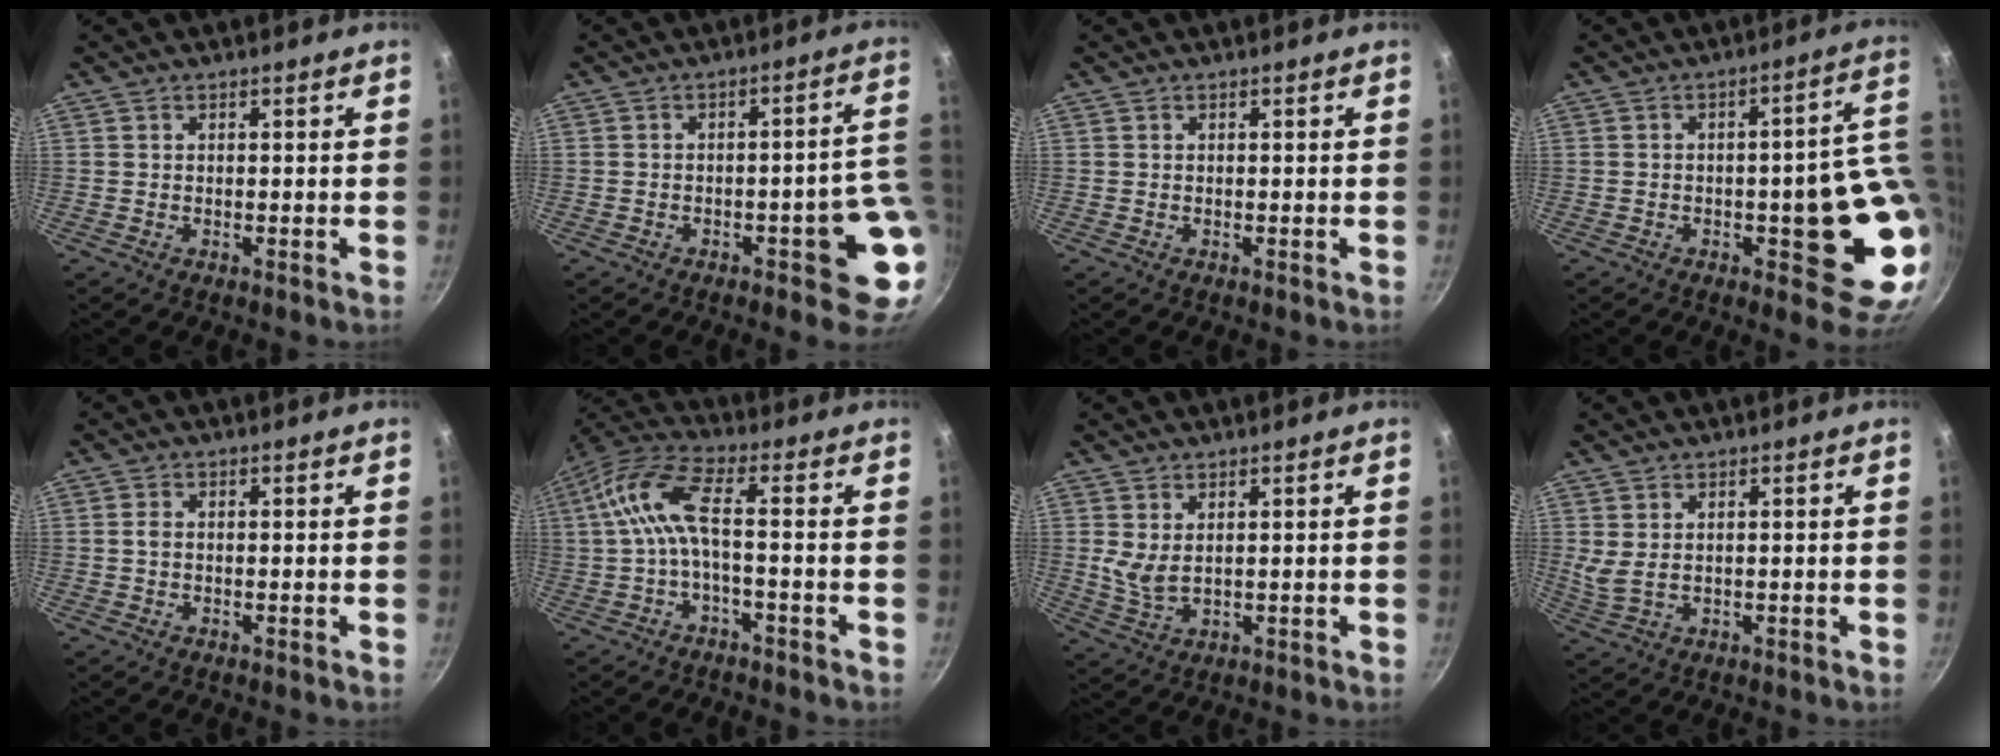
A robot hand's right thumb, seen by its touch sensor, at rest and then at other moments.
{"total": 9.8, "force": [-2.1, 3.6, 8.9], "torque": [-0.064, 0.030, -0.022]}
{"total": 0.0}
{"total": 15.1, "force": [-0.9, 5.5, 14.0], "torque": [-0.122, 0.000, -0.011]}
{"total": 1.1, "force": [0.0, 0.8, 0.8], "torque": [-0.017, 0.003, -0.002]}
{"total": 9.6, "force": [-1.4, 3.1, 9.0], "torque": [-0.210, 0.032, -0.037]}
{"total": 4.3, "force": [1.3, 2.2, 3.4], "torque": [-0.060, -0.019, 0.033]}
{"total": 3.2, "force": [0.9, 1.5, 2.7], "torque": [-0.053, -0.008, 0.028]}